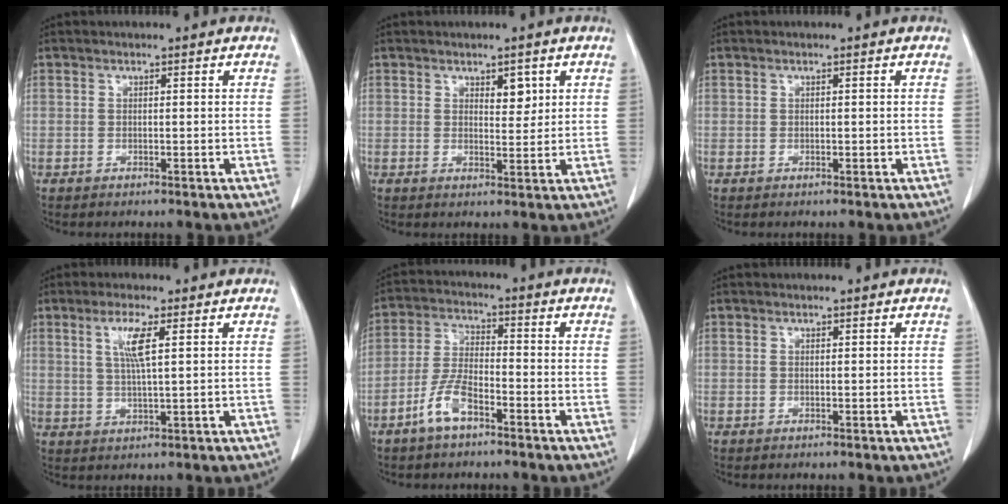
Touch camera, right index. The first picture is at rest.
{"total": 2.8, "force": [1.5, 1.3, 2.0], "torque": [-0.024, -0.002, 0.027]}
{"total": 0.0}
{"total": 4.9, "force": [1.8, 0.1, 4.5], "torque": [-0.093, -0.001, 0.037]}
{"total": 6.4, "force": [-3.9, 2.1, 4.6], "torque": [-0.103, 0.003, -0.077]}
{"total": 0.0}